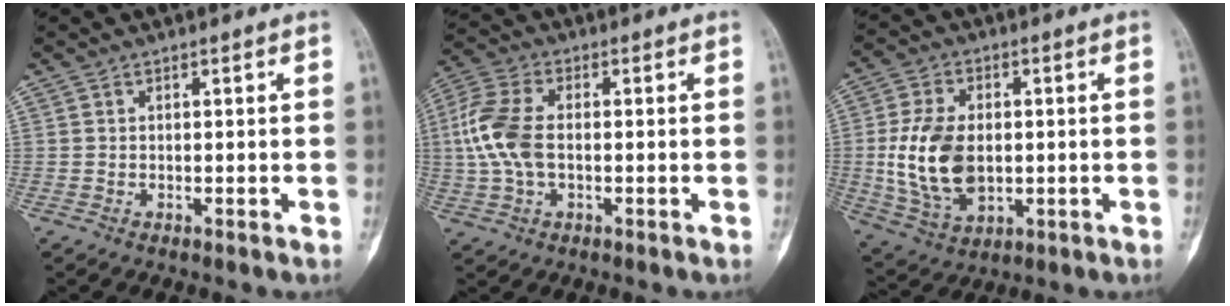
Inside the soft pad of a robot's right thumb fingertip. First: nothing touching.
{"total": 10.3, "force": [-0.1, 6.0, 8.3], "torque": [-0.195, 0.018, -0.007]}
{"total": 14.0, "force": [-0.4, 9.1, 10.7], "torque": [-0.198, -0.004, 0.005]}